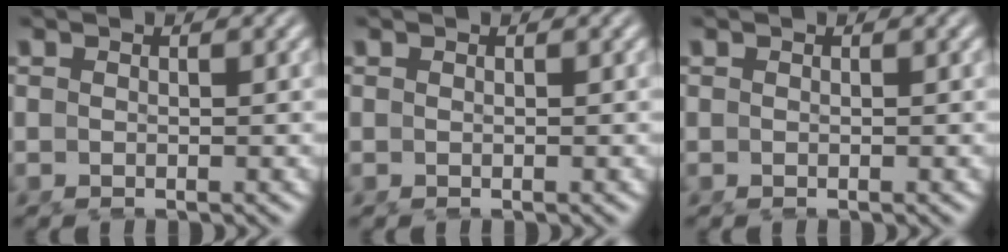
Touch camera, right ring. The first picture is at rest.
{"total": 0.0}
{"total": 0.0}